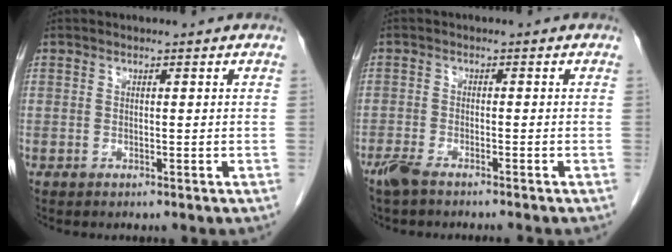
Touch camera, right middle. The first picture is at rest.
{"total": 4.3, "force": [-3.6, 0.6, 2.3], "torque": [-0.043, -0.009, -0.057]}